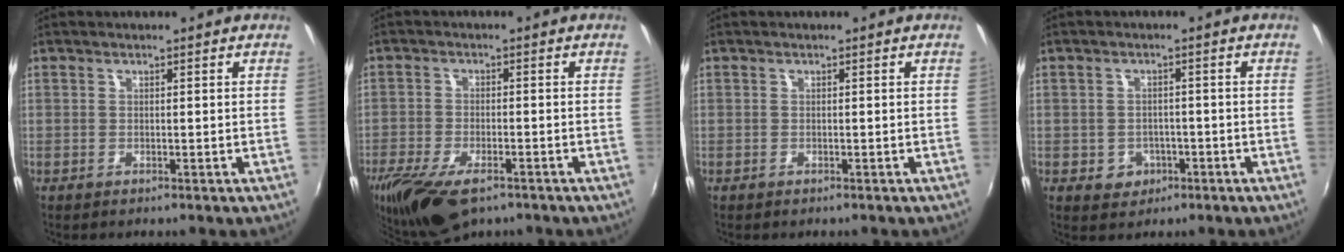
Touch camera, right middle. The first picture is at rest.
{"total": 14.1, "force": [-9.1, 5.9, 9.1], "torque": [-0.208, -0.045, -0.157]}
{"total": 0.8, "force": [0.2, -0.7, -0.3], "torque": [0.011, -0.003, 0.003]}
{"total": 4.5, "force": [-1.6, 4.0, 1.2], "torque": [-0.034, 0.006, -0.014]}